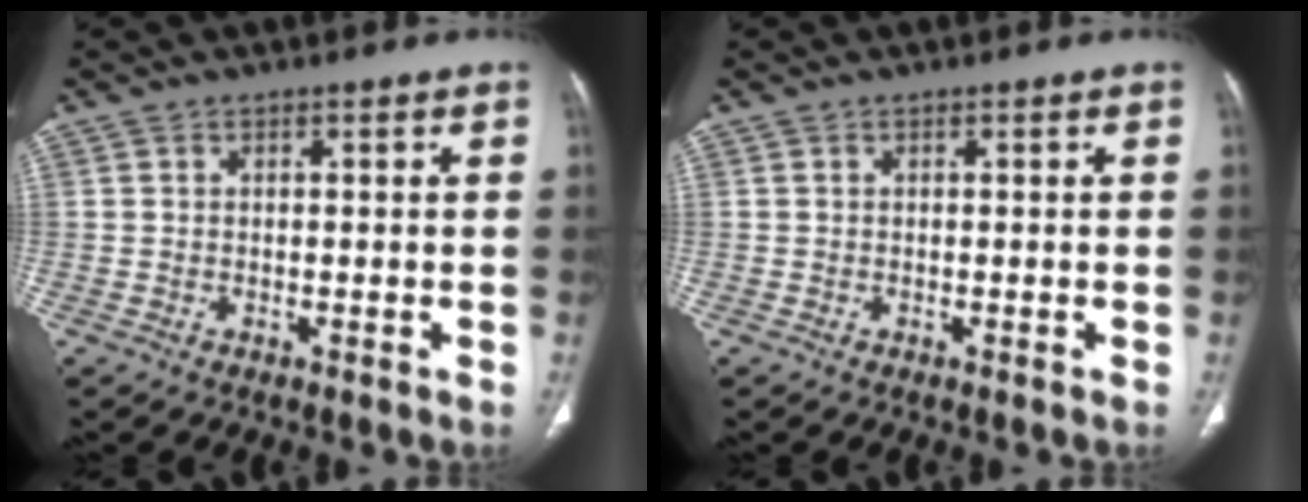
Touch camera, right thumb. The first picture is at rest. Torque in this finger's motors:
{"motor_torque": [0.00, 0.00, 0.01, -0.01, 0.00]}